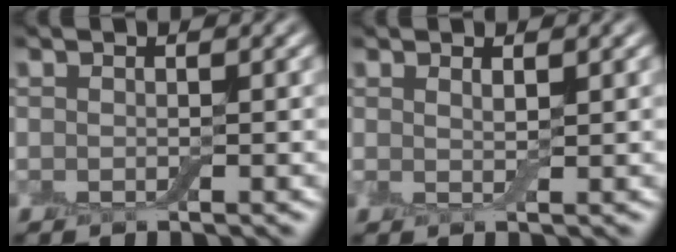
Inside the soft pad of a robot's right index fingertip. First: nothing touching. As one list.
[{"total": 0.9, "force": [0.6, 0.1, 0.7], "torque": [-0.018, -0.005, 0.009]}]